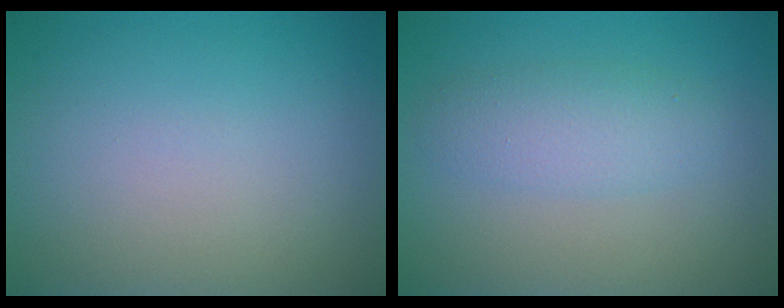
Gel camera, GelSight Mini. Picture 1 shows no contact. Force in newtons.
{"total": 2.9, "press": 2.9, "slide": 0.1}